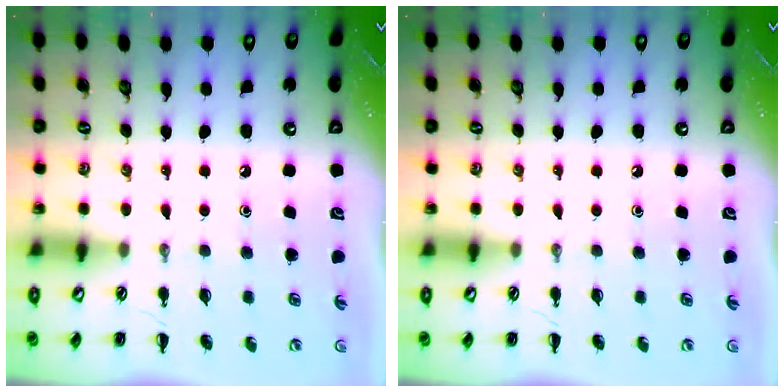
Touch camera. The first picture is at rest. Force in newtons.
{"total": 0.0}